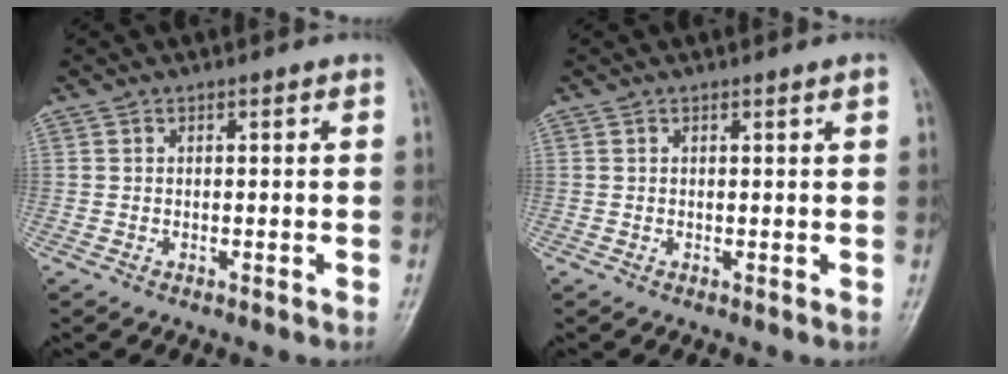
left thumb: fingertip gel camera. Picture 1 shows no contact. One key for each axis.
{"total": 0.8, "fx": 0.5, "fy": -0.1, "fz": 0.6, "tx": -0.011, "ty": -0.002, "tz": 0.007}